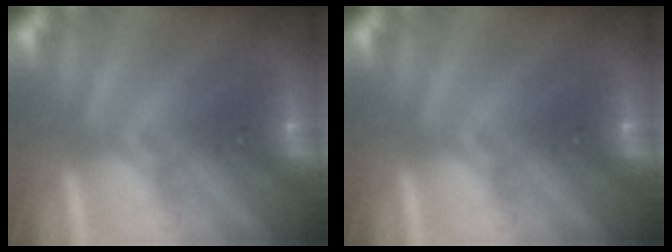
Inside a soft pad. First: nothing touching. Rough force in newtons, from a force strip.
{"total": 0.0}